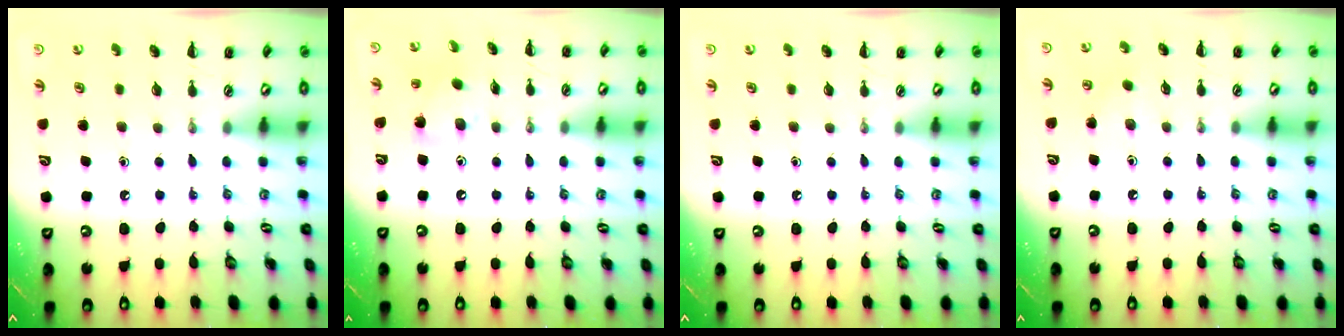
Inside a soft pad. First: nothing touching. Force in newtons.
{"total": 9.9, "press": 9.6, "slide": 2.4}
{"total": 0.0}
{"total": 2.5, "press": 2.3, "slide": 0.7}